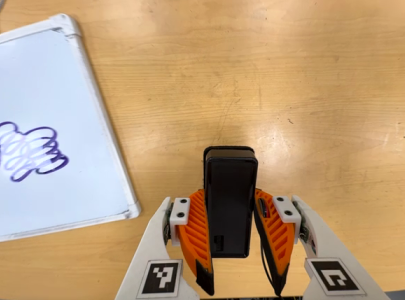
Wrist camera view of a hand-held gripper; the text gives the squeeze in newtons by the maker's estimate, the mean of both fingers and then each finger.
{"total": 4.4, "left": 2.8, "right": 6.0}